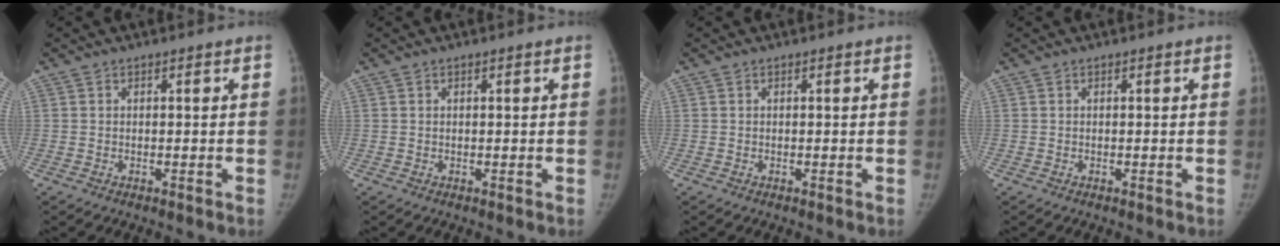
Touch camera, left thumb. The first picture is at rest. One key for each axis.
{"total": 0.0}
{"total": 0.0}
{"total": 0.0}